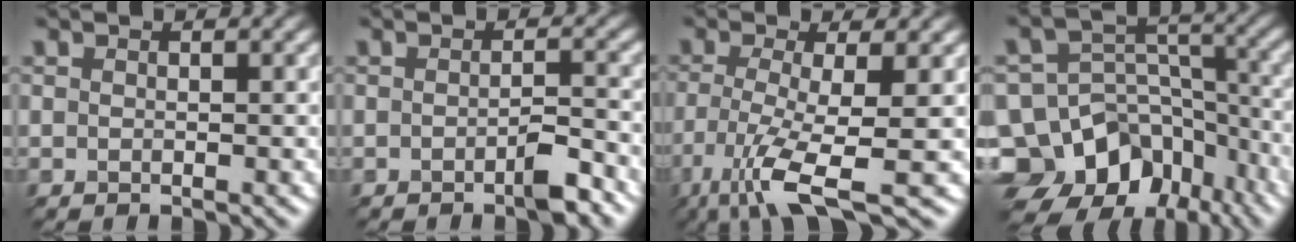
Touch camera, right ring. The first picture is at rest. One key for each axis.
{"total": 2.3, "fx": -1.9, "fy": -0.3, "fz": 1.1, "tx": -0.029, "ty": 0.004, "tz": -0.023}
{"total": 7.1, "fx": -4.4, "fy": 0.9, "fz": 5.5, "tx": -0.127, "ty": -0.004, "tz": -0.067}
{"total": 13.7, "fx": -9.6, "fy": 9.0, "fz": 3.5, "tx": -0.104, "ty": 0.007, "tz": -0.125}